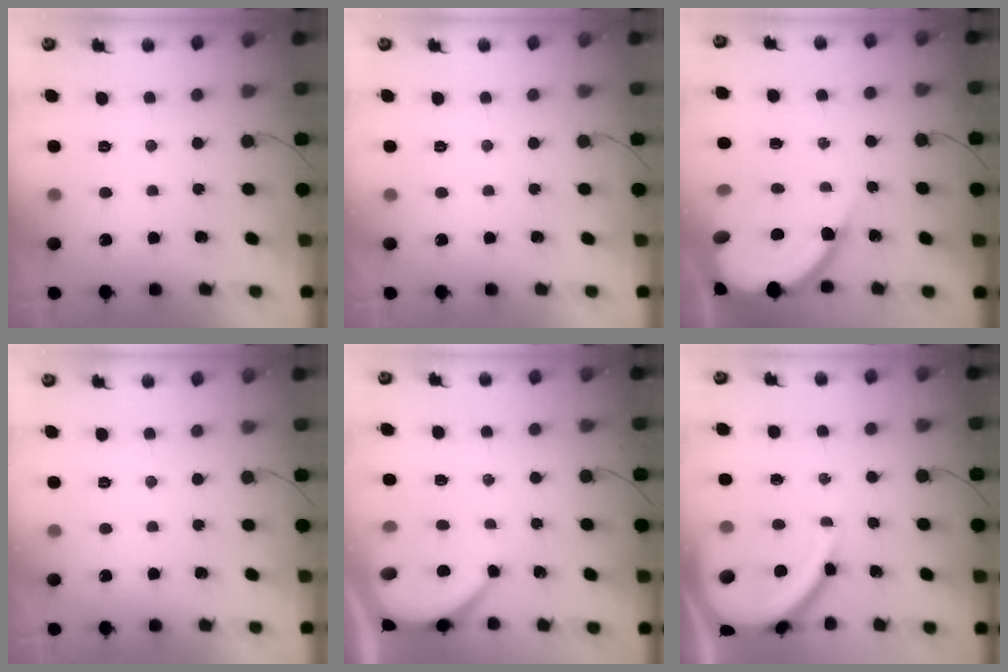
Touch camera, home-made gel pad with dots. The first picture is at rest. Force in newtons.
{"total": 0.0}
{"total": 11.6, "press": 11.6, "slide": 1.0}
{"total": 0.0}
{"total": 5.3, "press": 5.3, "slide": 0.4}
{"total": 12.4, "press": 12.4, "slide": 1.2}